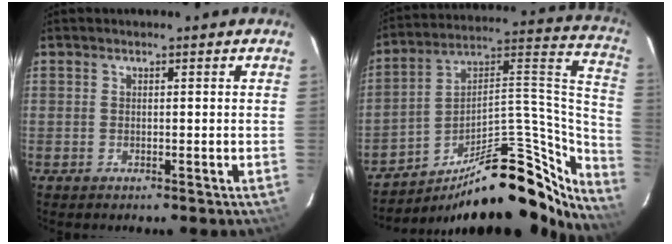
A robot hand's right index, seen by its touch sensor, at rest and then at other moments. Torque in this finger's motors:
{"motor_torque": [0.30, -0.97, 0.51, 0.11]}